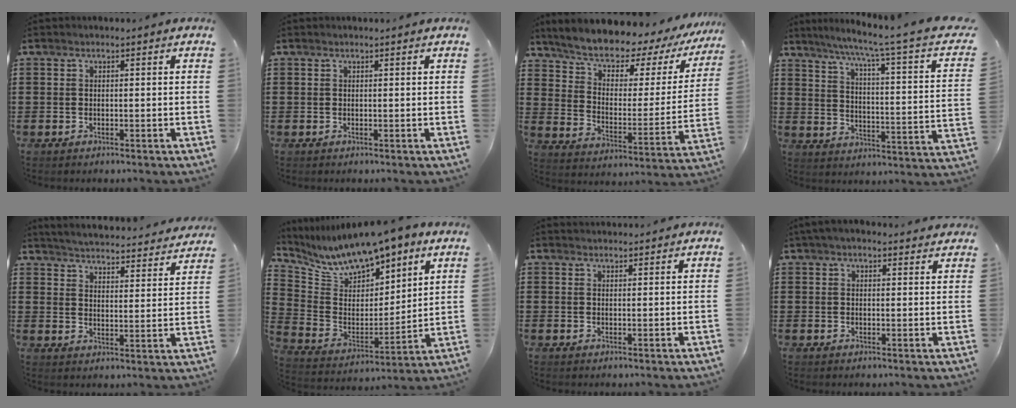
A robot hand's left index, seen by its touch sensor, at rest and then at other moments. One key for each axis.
{"total": 0.0}
{"total": 6.0, "fx": 5.4, "fy": 1.8, "fz": 2.0, "tx": -0.064, "ty": -0.051, "tz": 0.086}
{"total": 5.9, "fx": 4.2, "fy": -1.0, "fz": 4.0, "tx": -0.094, "ty": -0.041, "tz": 0.059}
{"total": 4.1, "fx": 4.0, "fy": -0.6, "fz": 0.3, "tx": -0.029, "ty": -0.038, "tz": 0.063}
{"total": 10.2, "fx": 9.2, "fy": 3.1, "fz": 3.0, "tx": -0.109, "ty": -0.052, "tz": 0.164}
{"total": 1.2, "fx": 1.2, "fy": 0.3, "fz": 0.0, "tx": -0.004, "ty": 0.001, "tz": 0.024}
{"total": 2.7, "fx": 2.4, "fy": 0.5, "fz": 1.2, "tx": -0.028, "ty": 0.001, "tz": 0.045}